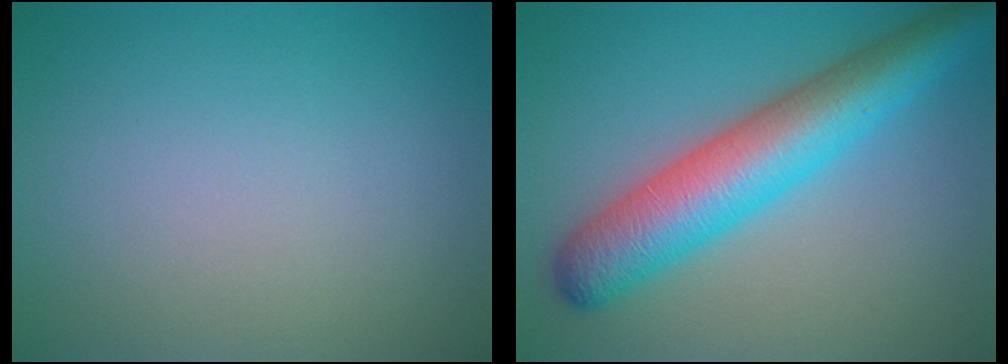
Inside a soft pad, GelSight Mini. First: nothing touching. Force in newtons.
{"total": 8.2, "press": 8.2, "slide": 0.2}